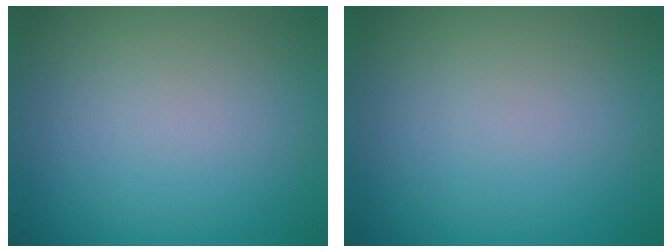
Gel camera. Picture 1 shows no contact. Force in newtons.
{"total": 0.0}